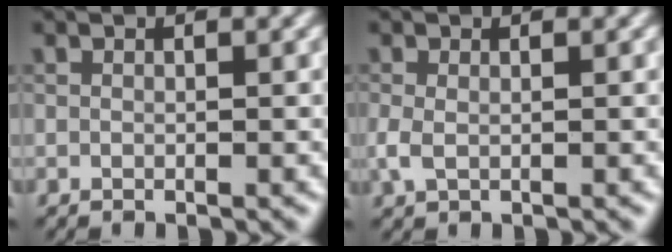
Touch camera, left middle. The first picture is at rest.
{"total": 1.5, "force": [-0.1, 0.9, 1.2], "torque": [-0.032, -0.002, -0.004]}